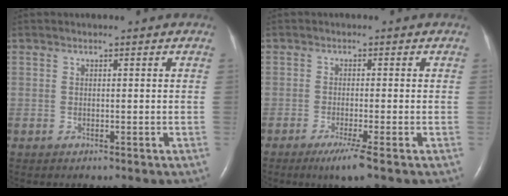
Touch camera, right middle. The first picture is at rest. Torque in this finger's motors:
{"motor_torque": [0.46, -0.42, 0.14, 0.03]}